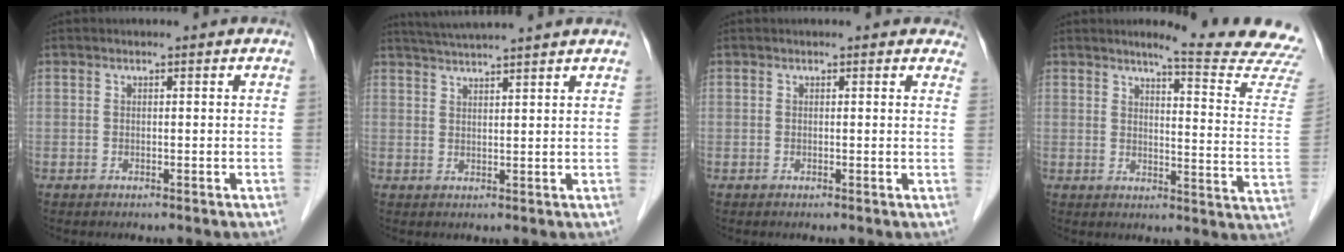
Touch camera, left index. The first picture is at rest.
{"total": 8.9, "force": [8.0, -1.0, 3.7], "torque": [-0.064, 0.032, 0.115]}
{"total": 4.1, "force": [3.7, 1.3, 1.2], "torque": [0.003, -0.001, 0.021]}
{"total": 15.3, "force": [14.5, -1.4, 4.6], "torque": [-0.059, -0.113, 0.154]}